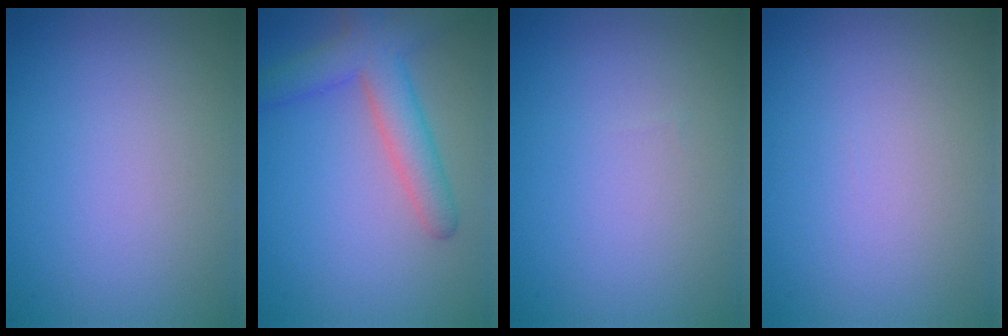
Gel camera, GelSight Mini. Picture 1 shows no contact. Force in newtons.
{"total": 4.7, "press": 4.7, "slide": 0.2}
{"total": 0.0}
{"total": 0.0}